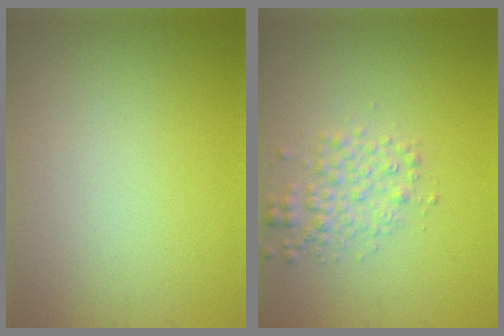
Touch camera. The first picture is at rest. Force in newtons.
{"total": 2.5, "press": 2.5, "slide": 0.0}